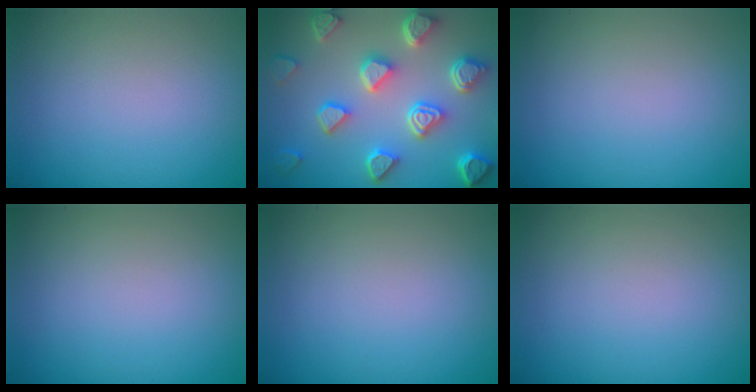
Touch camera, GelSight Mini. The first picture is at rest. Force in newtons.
{"total": 7.4, "press": 5.9, "slide": 4.5}
{"total": 0.0}
{"total": 0.0}
{"total": 0.0}
{"total": 0.0}